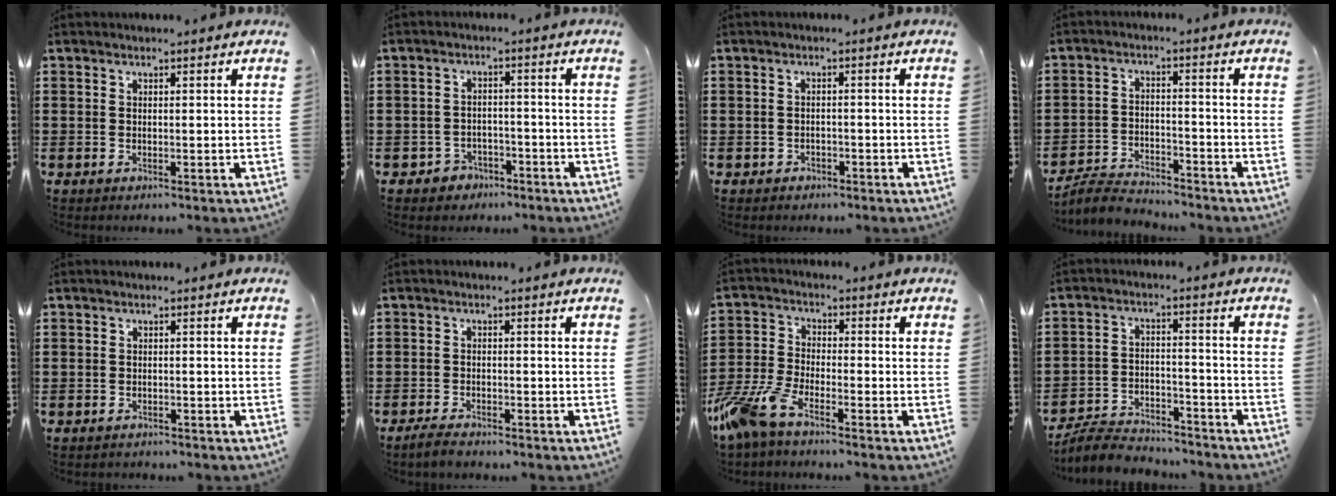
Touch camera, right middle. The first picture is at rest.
{"total": 2.7, "force": [-2.4, 1.3, -0.1], "torque": [-0.009, 0.003, -0.053]}
{"total": 1.2, "force": [-1.0, 0.7, -0.1], "torque": [-0.003, 0.004, -0.024]}
{"total": 4.3, "force": [-4.2, 0.7, 0.7], "torque": [-0.021, 0.006, -0.089]}
{"total": 0.8, "force": [-0.7, 0.4, -0.2], "torque": [0.004, 0.005, -0.017]}
{"total": 2.0, "force": [-1.8, 0.3, 0.6], "torque": [-0.020, 0.003, -0.040]}
{"total": 7.5, "force": [-5.7, 1.6, 4.6], "torque": [-0.134, -0.018, -0.118]}
{"total": 5.7, "force": [-5.5, 1.0, 1.0], "torque": [-0.028, 0.010, -0.111]}